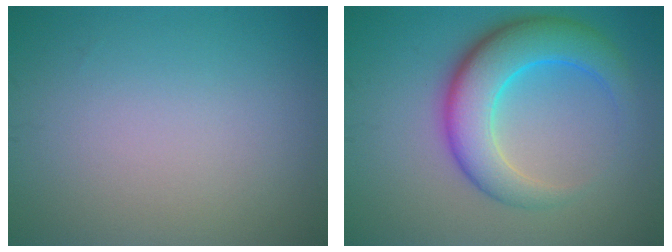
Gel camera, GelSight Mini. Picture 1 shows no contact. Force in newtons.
{"total": 7.1, "press": 7.1, "slide": 0.1}